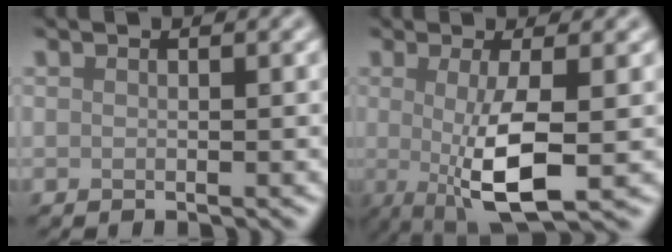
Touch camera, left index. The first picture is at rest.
{"total": 6.0, "force": [-0.5, 1.4, 5.8], "torque": [-0.103, -0.009, -0.009]}